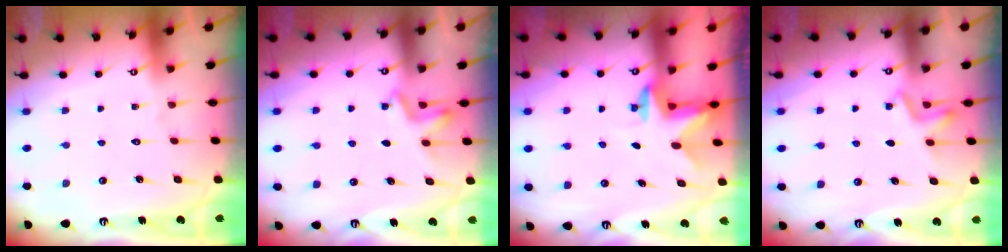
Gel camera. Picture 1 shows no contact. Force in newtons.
{"total": 2.4, "press": 2.2, "slide": 1.1}
{"total": 2.4, "press": 2.4, "slide": 0.3}
{"total": 2.8, "press": 2.4, "slide": 1.4}